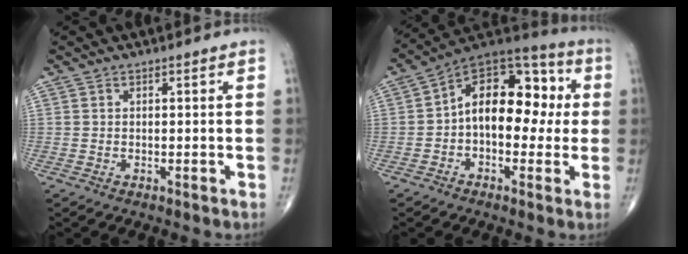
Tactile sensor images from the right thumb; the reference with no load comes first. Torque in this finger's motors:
{"motor_torque": [-0.12, 0.63, 1.00, -0.43, 0.08]}